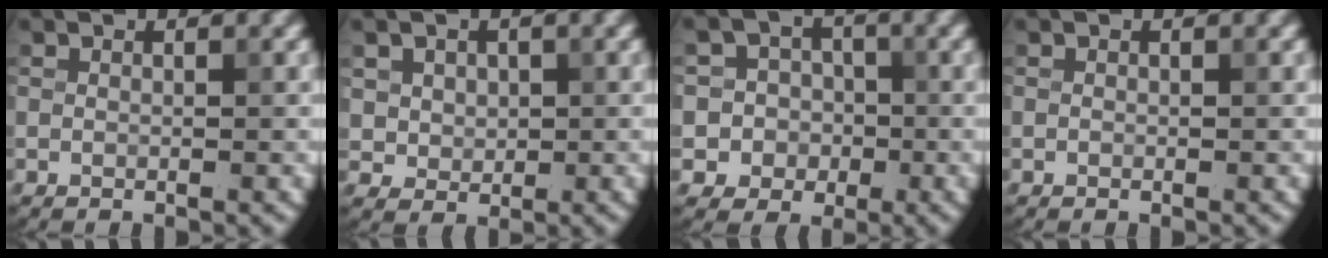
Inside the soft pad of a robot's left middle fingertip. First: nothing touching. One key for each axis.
{"total": 3.3, "fx": 1.1, "fy": 2.8, "fz": 1.3, "tx": -0.034, "ty": 0.001, "tz": 0.027}
{"total": 5.9, "fx": -0.9, "fy": 5.8, "fz": 1.0, "tx": -0.009, "ty": 0.028, "tz": -0.048}
{"total": 0.0}